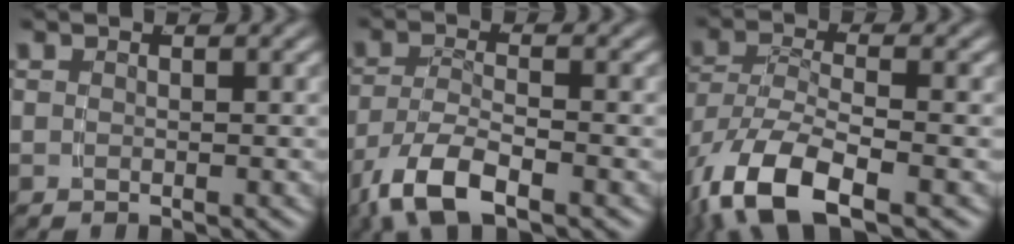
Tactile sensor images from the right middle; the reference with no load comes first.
{"total": 5.5, "force": [-2.9, 2.4, 4.0], "torque": [-0.091, -0.029, -0.035]}
{"total": 7.6, "force": [-4.2, 3.3, 5.4], "torque": [-0.133, -0.054, -0.038]}